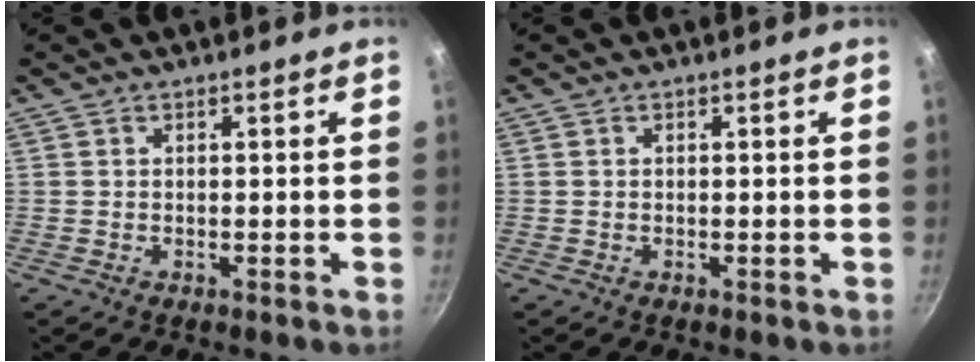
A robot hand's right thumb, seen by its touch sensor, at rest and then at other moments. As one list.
[{"total": 0.0}]